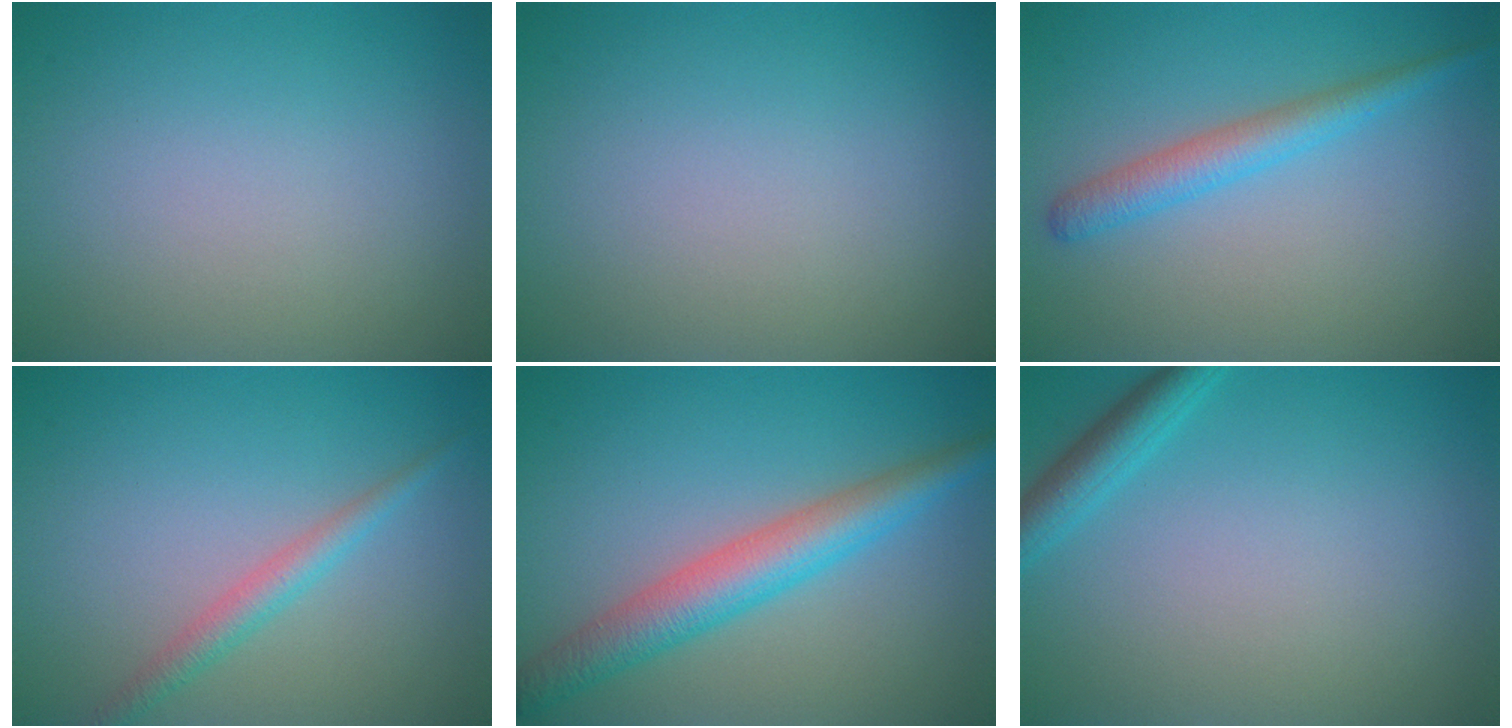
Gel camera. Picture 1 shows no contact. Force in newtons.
{"total": 0.0}
{"total": 2.8, "press": 2.8, "slide": 0.1}
{"total": 2.0, "press": 2.0, "slide": 0.1}
{"total": 5.1, "press": 5.1, "slide": 0.1}
{"total": 2.4, "press": 2.4, "slide": 0.2}